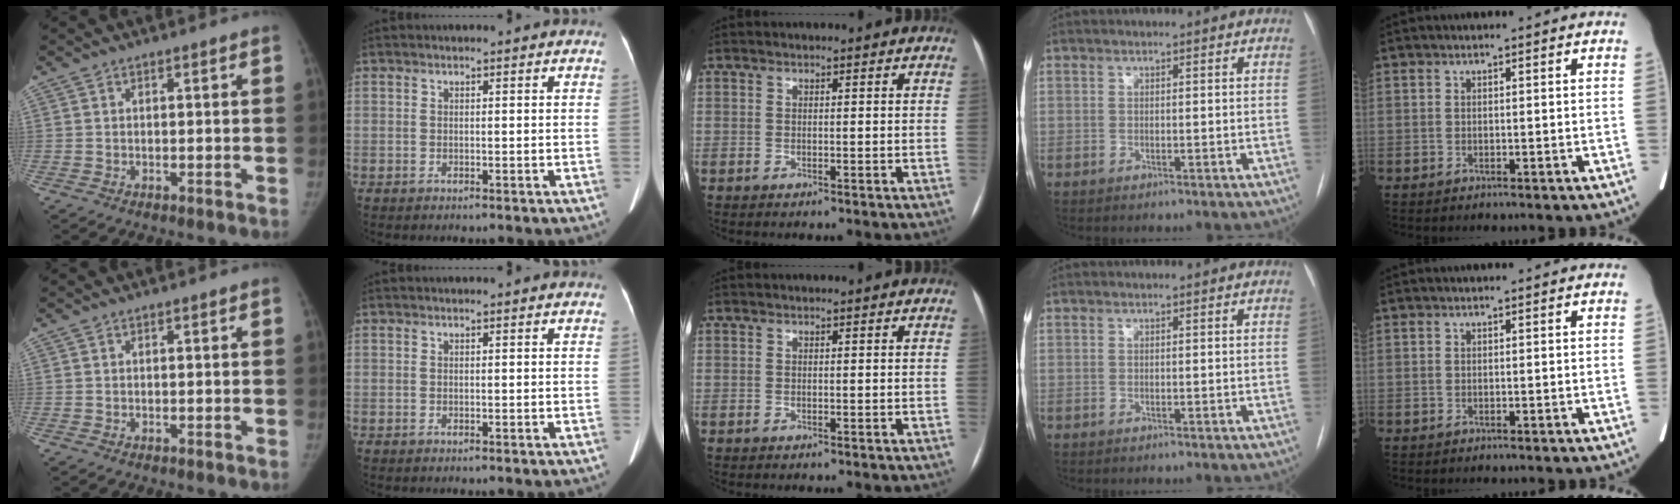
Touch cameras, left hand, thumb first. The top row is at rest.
{}